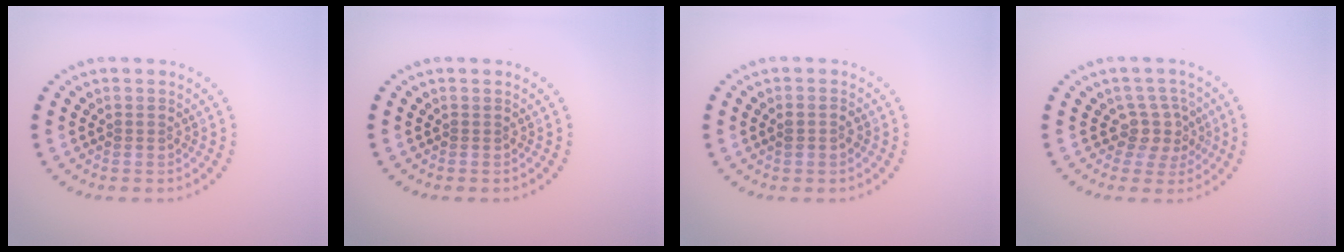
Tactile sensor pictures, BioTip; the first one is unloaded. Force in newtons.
{"total": 0.0}
{"total": 1.4, "press": 1.3, "slide": 0.4}
{"total": 2.9, "press": 2.3, "slide": 1.8}